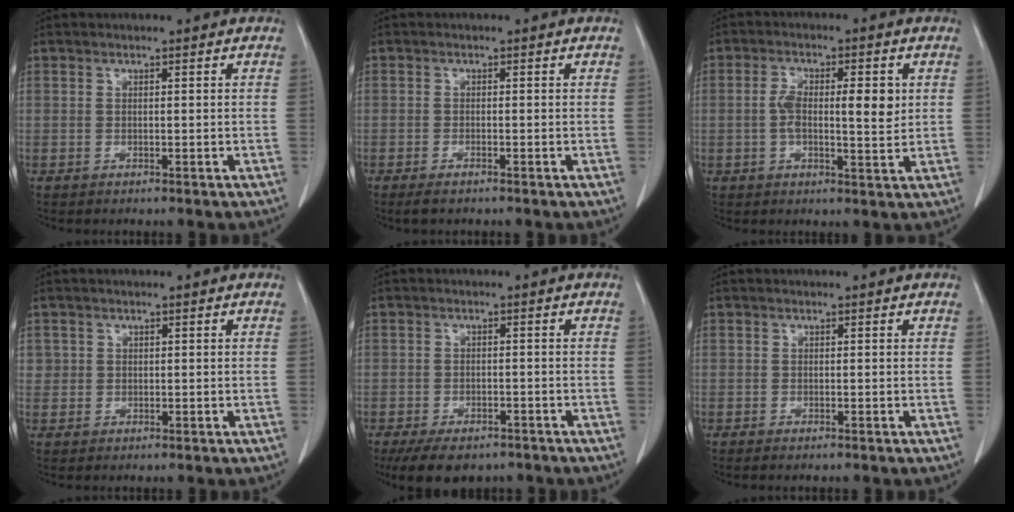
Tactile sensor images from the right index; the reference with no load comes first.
{"total": 1.9, "force": [-1.5, 0.4, 1.2], "torque": [-0.022, -0.004, -0.025]}
{"total": 7.6, "force": [0.8, 2.4, 7.1], "torque": [-0.126, 0.009, 0.011]}
{"total": 1.3, "force": [0.4, 1.3, 0.1], "torque": [0.013, 0.002, 0.003]}
{"total": 8.3, "force": [-6.2, 4.3, 3.6], "torque": [-0.050, -0.001, -0.091]}
{"total": 0.6, "force": [-0.5, 0.0, 0.4], "torque": [-0.008, -0.001, -0.009]}